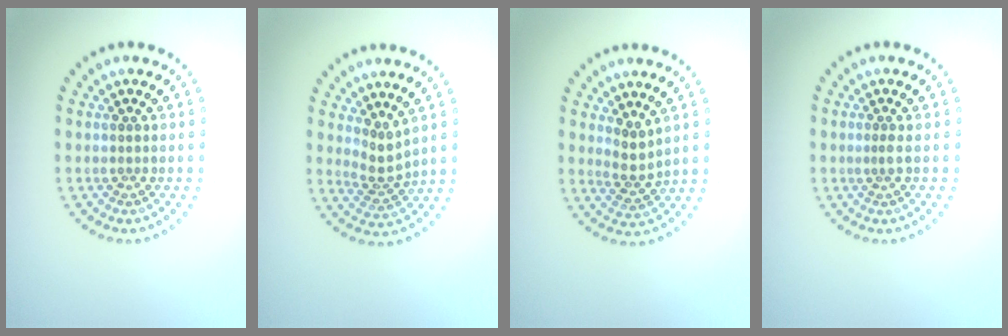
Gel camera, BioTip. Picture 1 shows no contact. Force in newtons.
{"total": 2.3, "press": 1.5, "slide": 1.7}
{"total": 2.3, "press": 1.7, "slide": 1.5}
{"total": 0.9, "press": 0.5, "slide": 0.7}